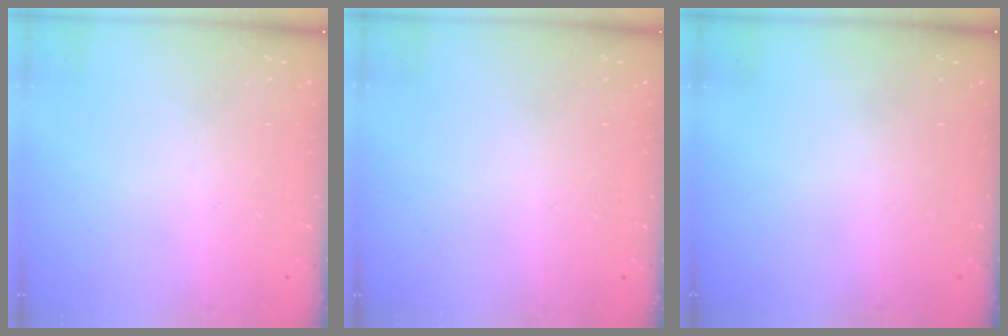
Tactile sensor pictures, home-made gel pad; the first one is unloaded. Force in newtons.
{"total": 2.6, "press": 2.6, "slide": 0.2}
{"total": 0.0}